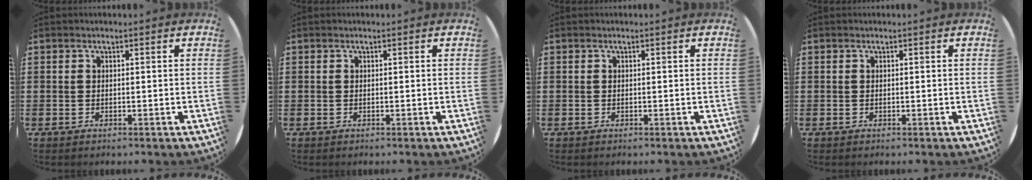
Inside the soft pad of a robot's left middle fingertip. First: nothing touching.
{"total": 0.0}
{"total": 0.0}
{"total": 0.0}